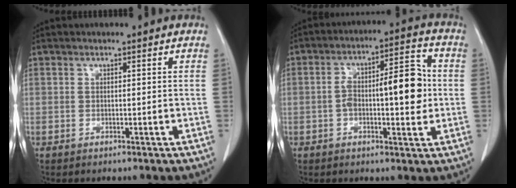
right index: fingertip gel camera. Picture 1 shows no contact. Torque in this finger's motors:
{"motor_torque": [0.82, 0.53, 0.26, 0.10]}